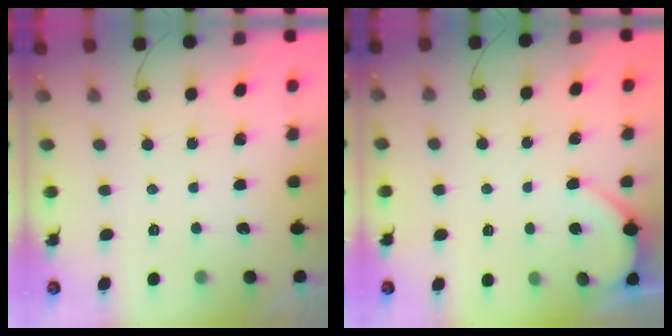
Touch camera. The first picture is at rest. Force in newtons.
{"total": 3.3, "press": 3.3, "slide": 0.3}